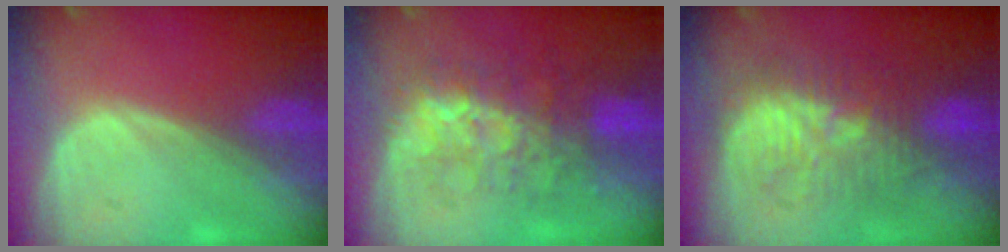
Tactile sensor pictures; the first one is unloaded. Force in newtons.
{"total": 8.9, "press": 8.5, "slide": 2.8}
{"total": 9.9, "press": 9.9, "slide": 0.3}